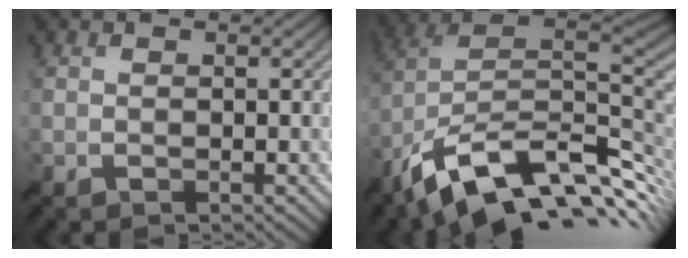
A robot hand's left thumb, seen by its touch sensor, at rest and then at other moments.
{"total": 15.5, "force": [-6.3, 7.5, 12.1], "torque": [-0.241, -0.009, -0.109]}